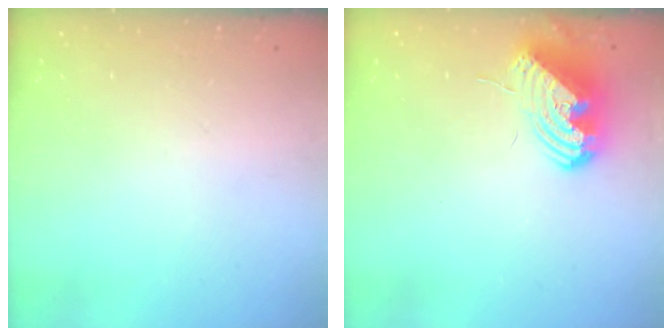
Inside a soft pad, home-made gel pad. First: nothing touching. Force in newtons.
{"total": 12.1, "press": 12.0, "slide": 1.3}